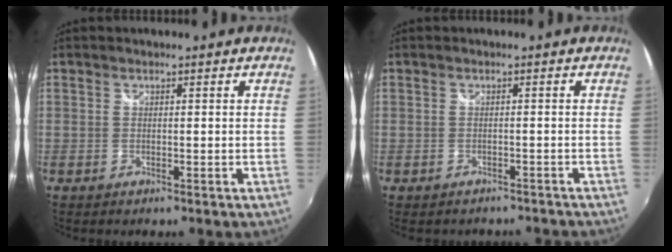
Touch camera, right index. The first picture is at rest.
{"total": 4.7, "force": [-4.1, 1.8, 1.4], "torque": [-0.028, -0.015, -0.048]}